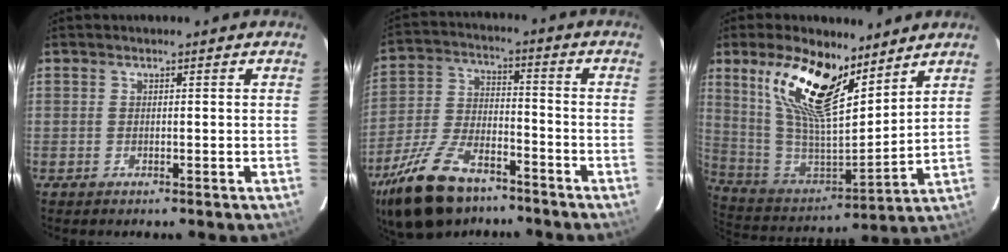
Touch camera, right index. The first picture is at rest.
{"total": 18.7, "force": [-13.0, 8.4, 10.5], "torque": [-0.226, -0.016, -0.231]}
{"total": 19.3, "force": [11.8, 7.4, 13.4], "torque": [-0.272, 0.006, 0.231]}